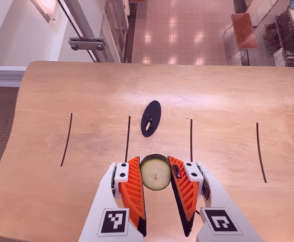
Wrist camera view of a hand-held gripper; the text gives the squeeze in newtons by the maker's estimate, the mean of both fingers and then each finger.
{"total": 11.3, "left": 11.2, "right": 11.5}